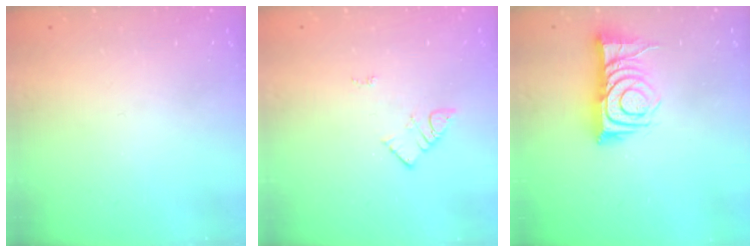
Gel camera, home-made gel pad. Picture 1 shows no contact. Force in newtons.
{"total": 3.1, "press": 3.1, "slide": 0.2}
{"total": 11.9, "press": 11.9, "slide": 0.6}